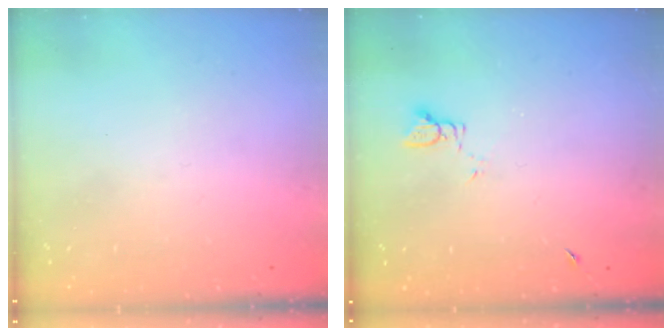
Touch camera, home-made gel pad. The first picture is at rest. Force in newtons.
{"total": 2.0, "press": 2.0, "slide": 0.3}